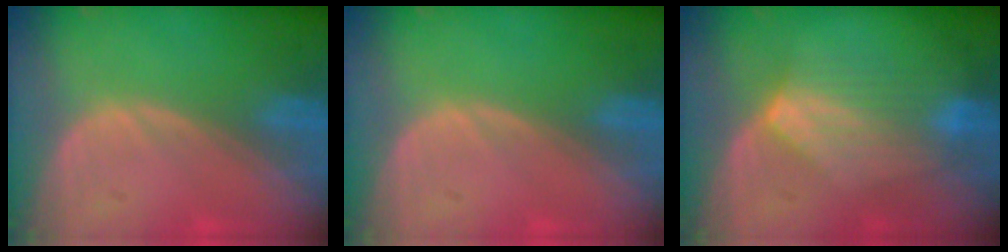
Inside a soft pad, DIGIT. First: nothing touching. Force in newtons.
{"total": 0.0}
{"total": 7.0, "press": 6.6, "slide": 2.3}